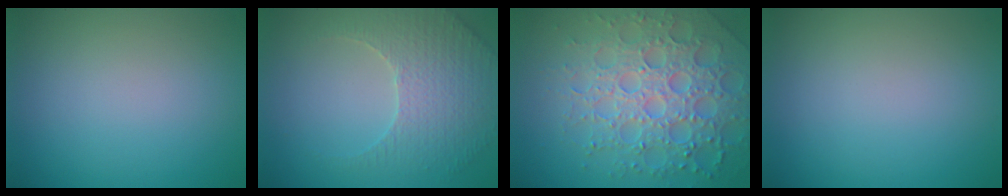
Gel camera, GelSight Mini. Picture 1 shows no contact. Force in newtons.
{"total": 3.8, "press": 3.6, "slide": 1.2}
{"total": 7.3, "press": 7.1, "slide": 1.7}
{"total": 0.0}